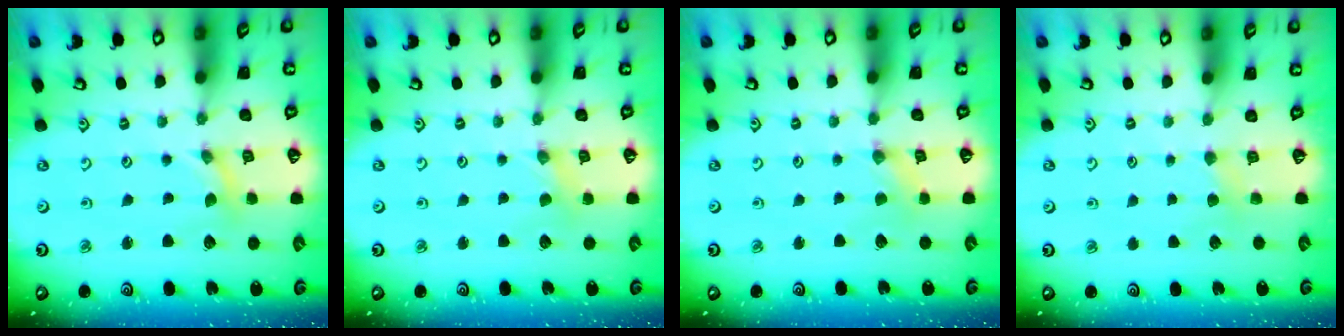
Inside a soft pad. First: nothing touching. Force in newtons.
{"total": 1.6, "press": 1.6, "slide": 0.3}
{"total": 0.9, "press": 0.9, "slide": 0.2}
{"total": 2.1, "press": 2.0, "slide": 0.4}